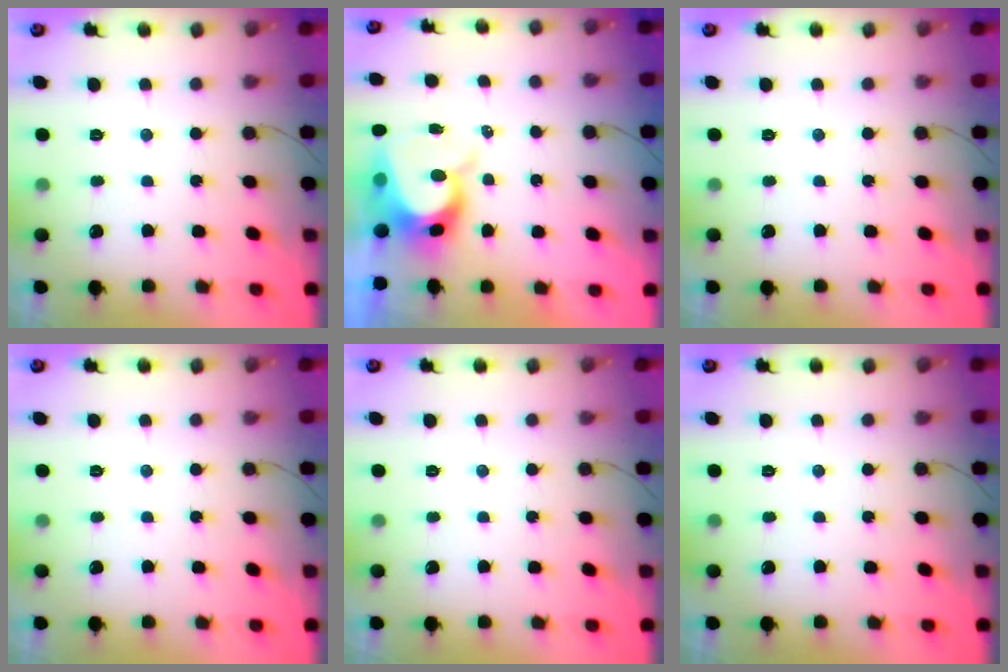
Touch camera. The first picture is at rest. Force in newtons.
{"total": 8.4, "press": 8.4, "slide": 0.5}
{"total": 0.0}
{"total": 0.0}
{"total": 0.0}
{"total": 0.0}